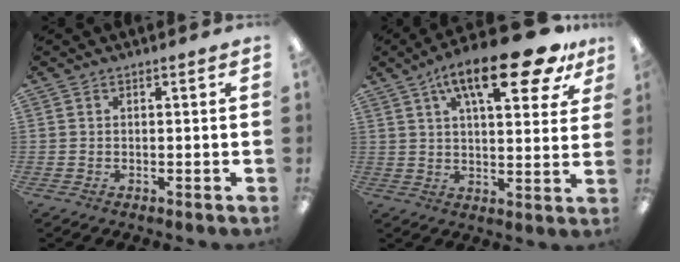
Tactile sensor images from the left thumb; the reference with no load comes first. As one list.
[{"total": 20.2, "force": [11.2, 6.9, 15.3], "torque": [-0.228, -0.046, 0.173]}]